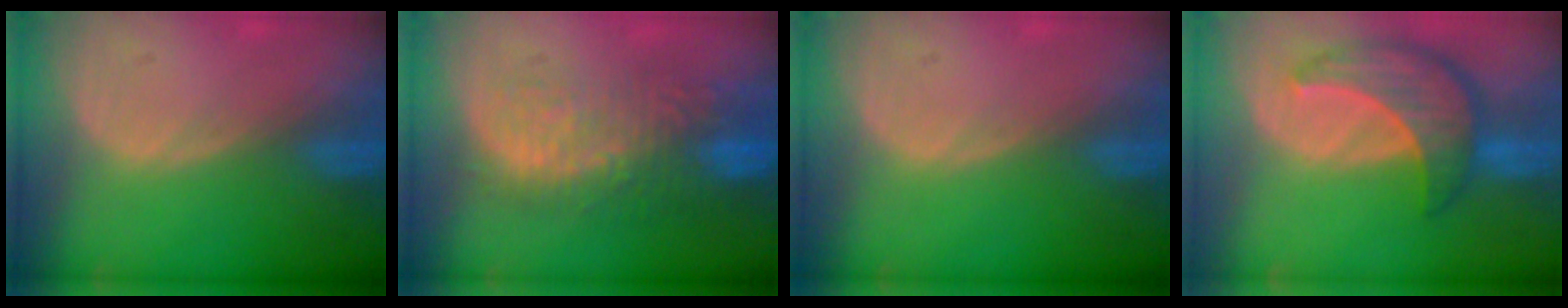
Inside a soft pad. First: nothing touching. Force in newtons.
{"total": 11.0, "press": 9.5, "slide": 5.4}
{"total": 0.0}
{"total": 8.6, "press": 7.8, "slide": 3.8}